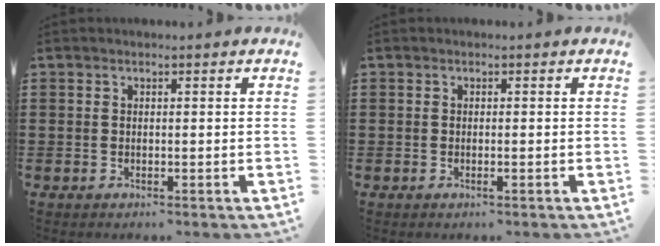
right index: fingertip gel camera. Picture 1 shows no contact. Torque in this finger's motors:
{"motor_torque": [0.25, -0.02, 0.03, 0.01]}